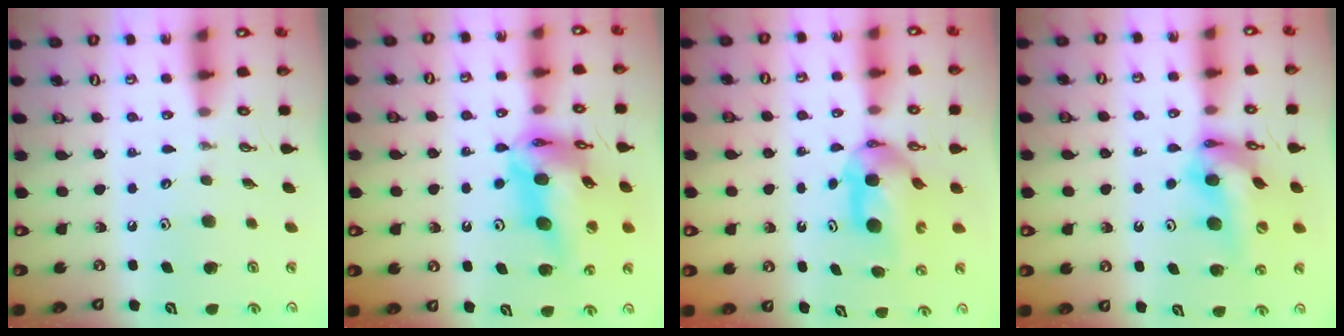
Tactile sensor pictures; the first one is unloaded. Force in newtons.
{"total": 19.4, "press": 19.3, "slide": 1.8}
{"total": 6.7, "press": 6.6, "slide": 1.5}
{"total": 14.2, "press": 14.1, "slide": 1.6}